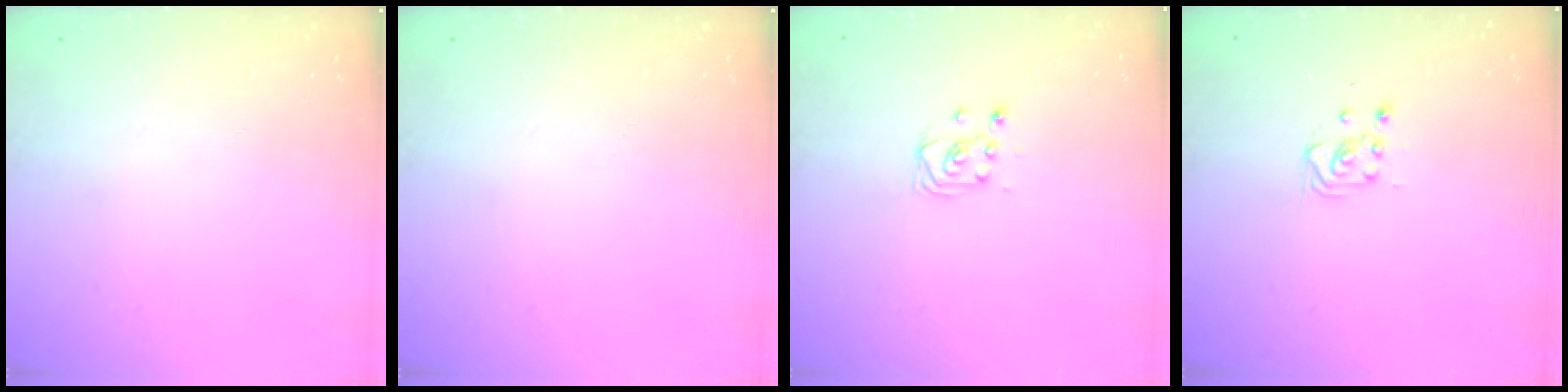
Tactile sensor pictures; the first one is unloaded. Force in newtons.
{"total": 0.0}
{"total": 2.9, "press": 2.9, "slide": 0.4}
{"total": 3.6, "press": 3.4, "slide": 1.1}